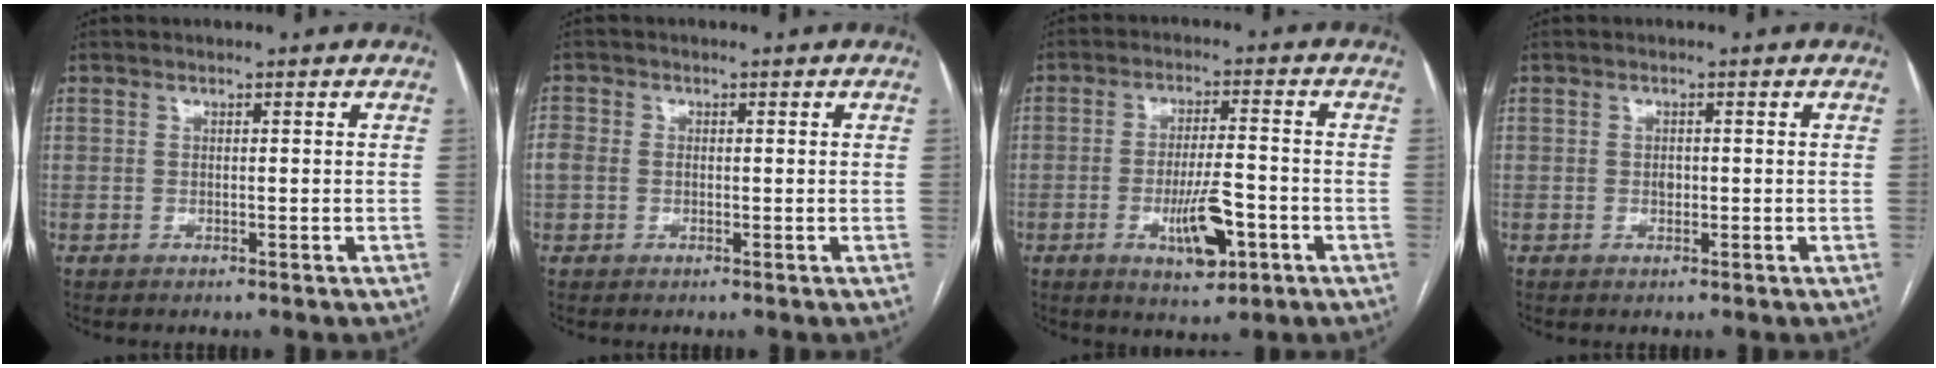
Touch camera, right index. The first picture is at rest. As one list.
[{"total": 2.6, "force": [-0.2, 2.2, 1.4], "torque": [-0.045, 0.013, -0.003]}, {"total": 7.9, "force": [-2.9, 2.1, 7.0], "torque": [-0.124, -0.005, -0.042]}, {"total": 0.8, "force": [0.0, 0.6, 0.6], "torque": [-0.008, 0.003, 0.001]}]